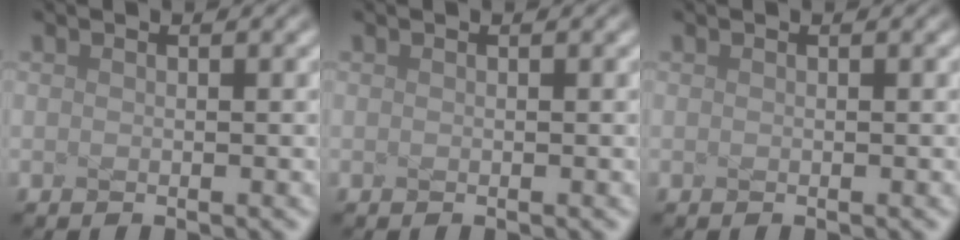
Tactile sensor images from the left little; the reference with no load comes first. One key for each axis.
{"total": 0.0}
{"total": 0.0}